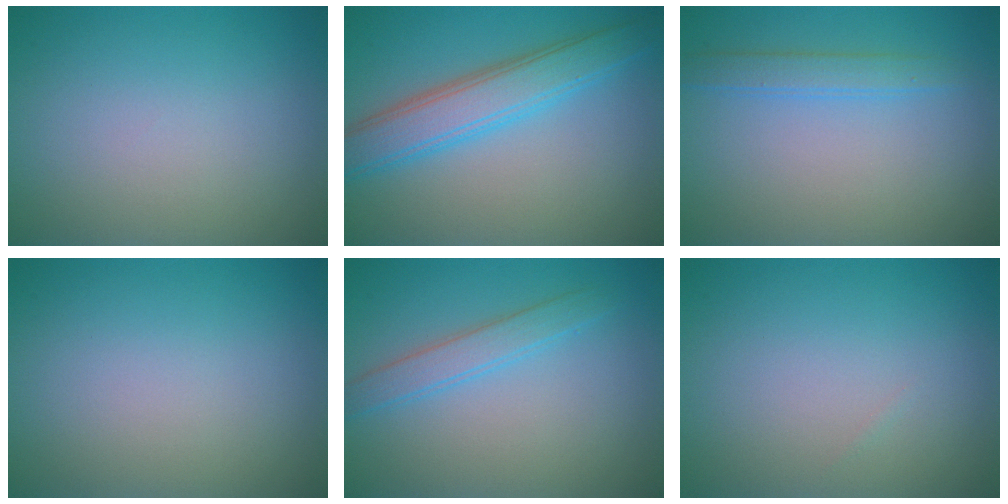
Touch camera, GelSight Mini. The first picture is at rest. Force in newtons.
{"total": 5.2, "press": 5.2, "slide": 0.3}
{"total": 1.9, "press": 1.9, "slide": 0.1}
{"total": 0.0}
{"total": 2.3, "press": 2.3, "slide": 0.0}
{"total": 0.0}